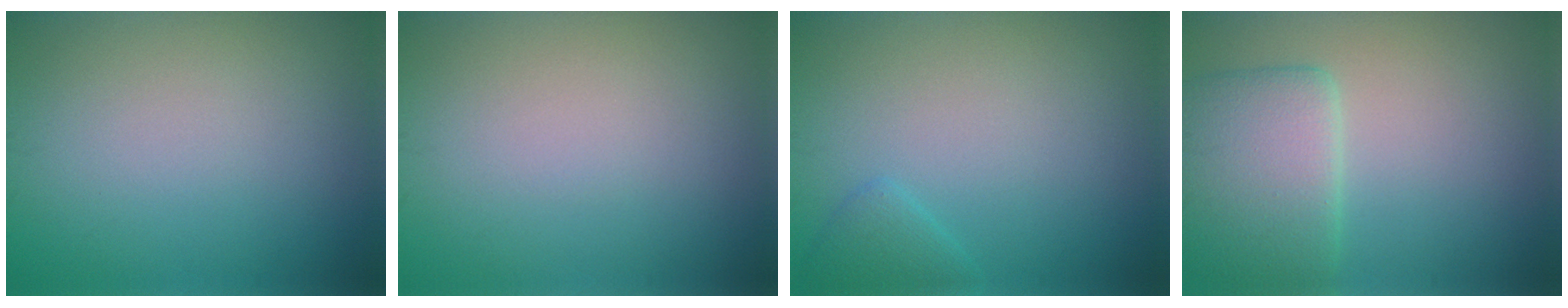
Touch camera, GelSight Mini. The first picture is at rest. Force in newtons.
{"total": 0.0}
{"total": 1.4, "press": 1.4, "slide": 0.1}
{"total": 5.4, "press": 5.4, "slide": 0.3}